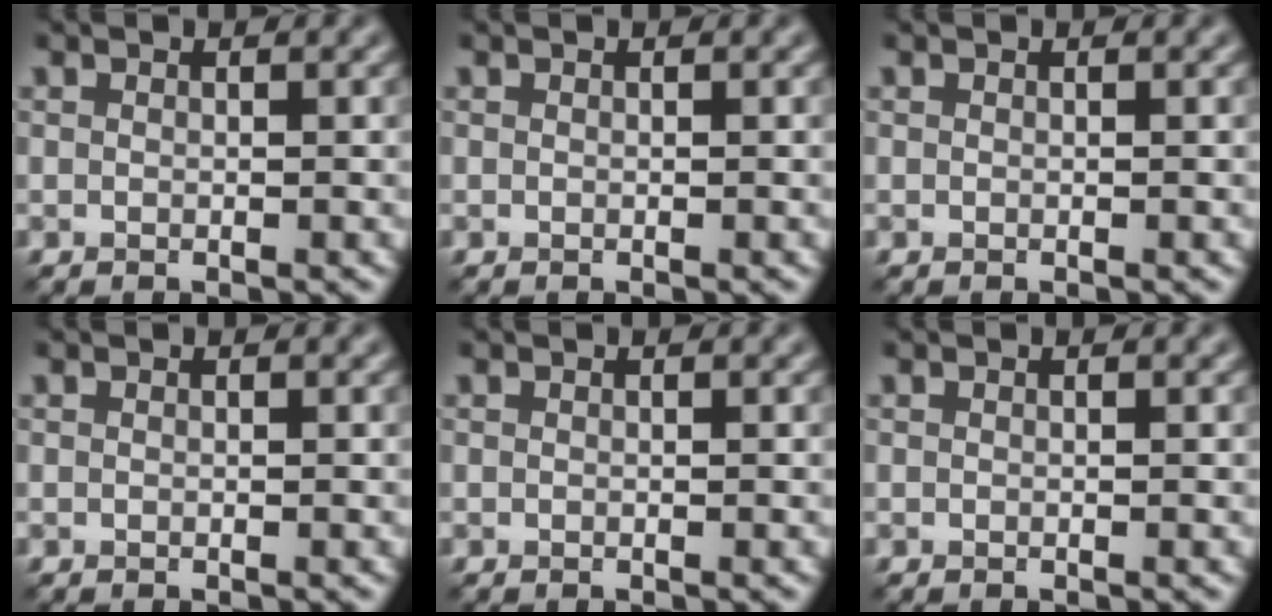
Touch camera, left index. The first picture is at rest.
{"total": 0.0}
{"total": 0.0}
{"total": 0.0}
{"total": 0.0}
{"total": 0.0}